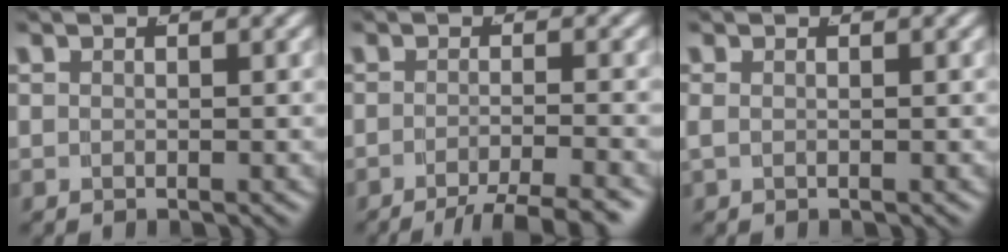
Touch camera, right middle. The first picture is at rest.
{"total": 6.4, "force": [-5.2, 1.5, 3.5], "torque": [-0.040, -0.004, -0.082]}
{"total": 0.6, "force": [0.0, 0.2, 0.6], "torque": [-0.018, 0.000, 0.002]}